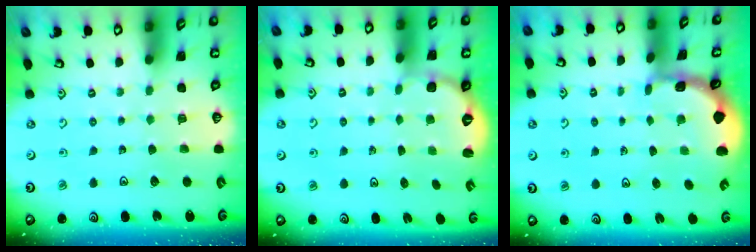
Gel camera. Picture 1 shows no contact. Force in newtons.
{"total": 2.4, "press": 1.9, "slide": 1.5}
{"total": 1.5, "press": 1.5, "slide": 0.1}